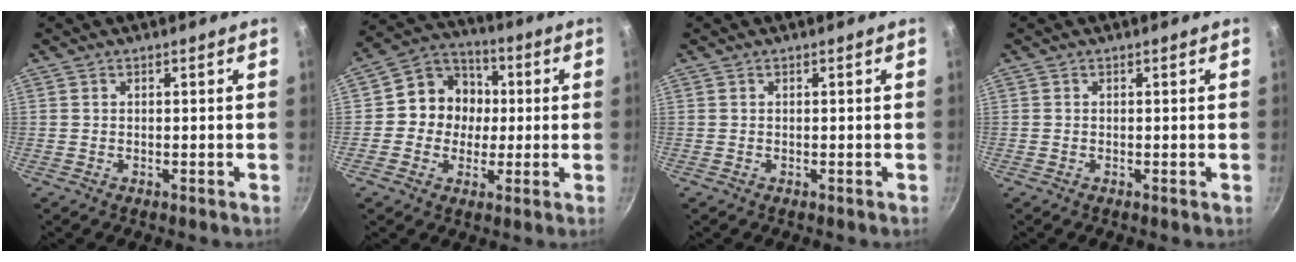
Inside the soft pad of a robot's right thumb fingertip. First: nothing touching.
{"total": 11.0, "force": [0.3, 10.1, 4.5], "torque": [-0.029, 0.022, -0.014]}
{"total": 0.0}
{"total": 0.0}